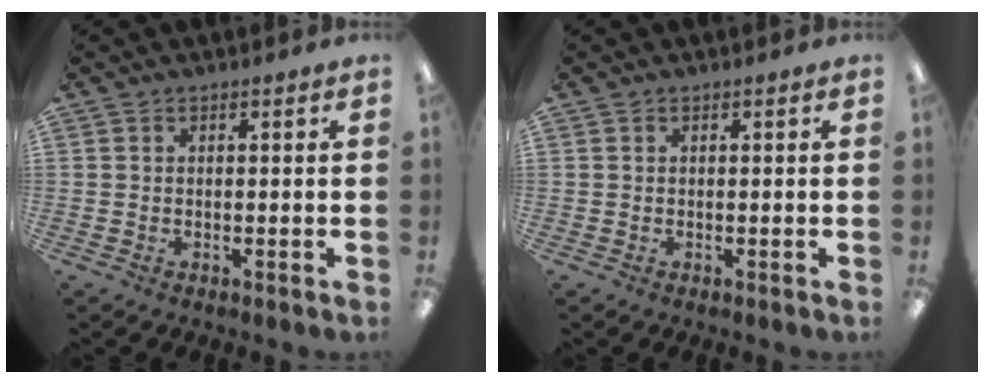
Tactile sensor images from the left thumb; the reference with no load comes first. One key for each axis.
{"total": 0.0}